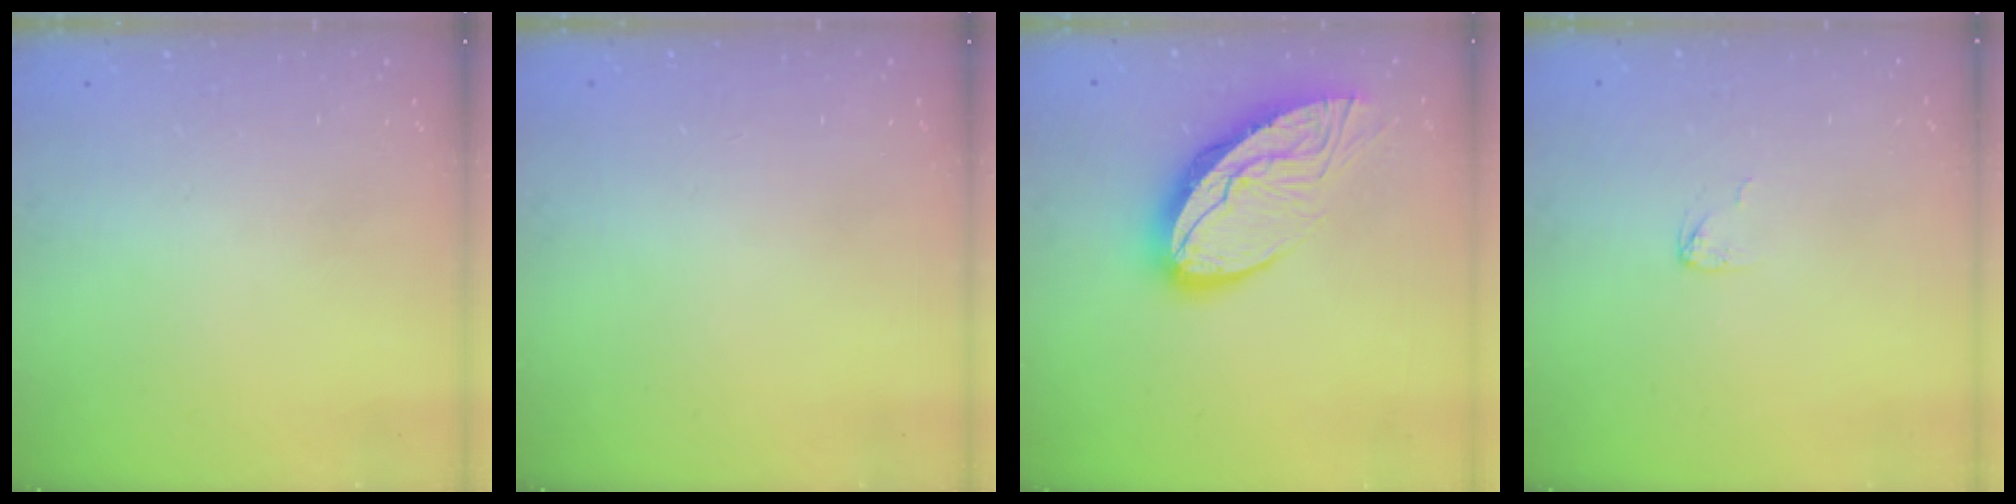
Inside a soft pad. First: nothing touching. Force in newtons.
{"total": 0.0}
{"total": 16.0, "press": 16.0, "slide": 1.5}
{"total": 3.0, "press": 3.0, "slide": 0.3}